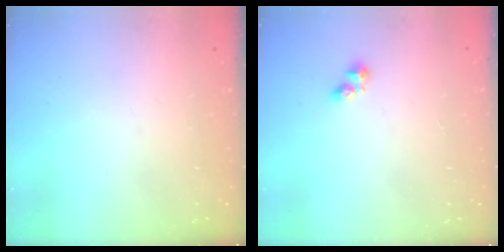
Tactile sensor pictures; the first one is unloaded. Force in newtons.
{"total": 3.4, "press": 3.4, "slide": 0.5}